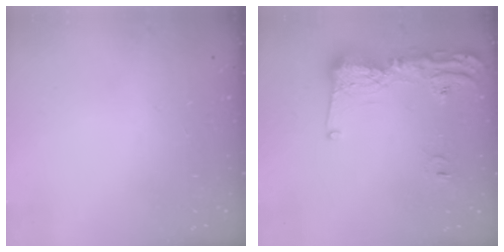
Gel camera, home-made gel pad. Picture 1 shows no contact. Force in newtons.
{"total": 16.1, "press": 16.1, "slide": 1.2}